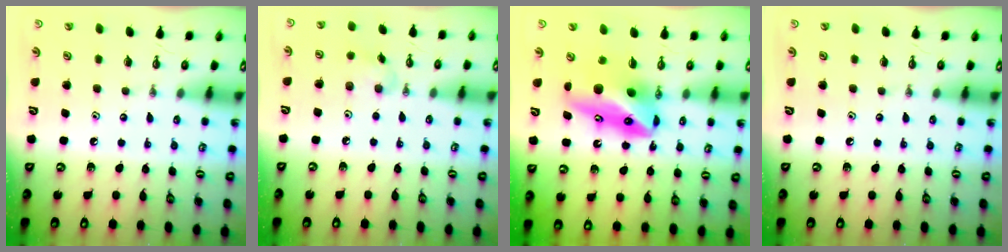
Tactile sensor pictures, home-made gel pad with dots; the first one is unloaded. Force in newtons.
{"total": 5.2, "press": 5.1, "slide": 0.8}
{"total": 10.9, "press": 10.8, "slide": 1.6}
{"total": 0.0}